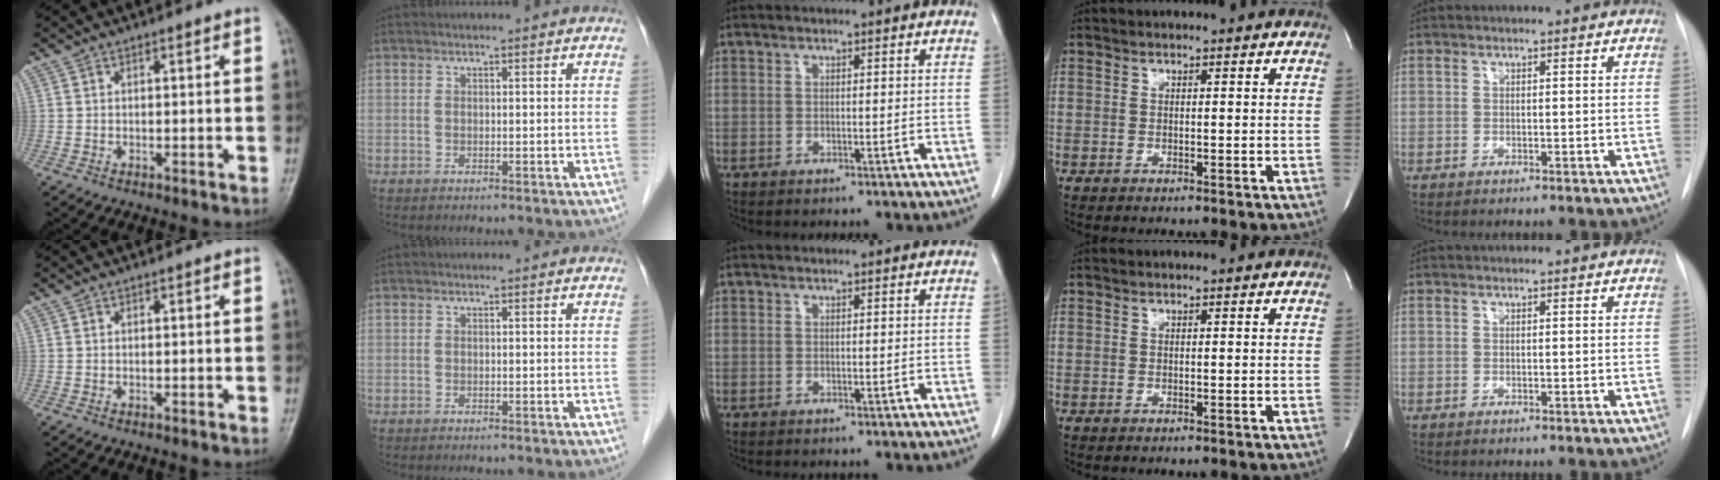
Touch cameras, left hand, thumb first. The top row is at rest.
{}